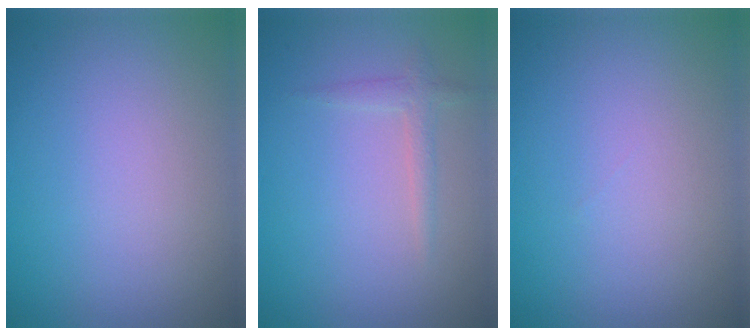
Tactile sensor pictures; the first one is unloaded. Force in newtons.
{"total": 1.3, "press": 1.3, "slide": 0.1}
{"total": 0.0}